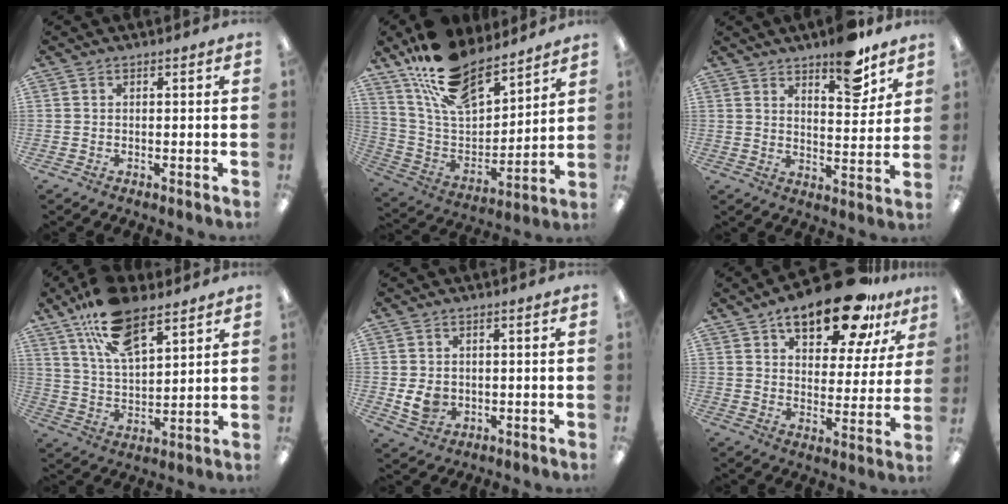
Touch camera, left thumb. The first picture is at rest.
{"total": 20.3, "force": [15.9, 8.5, 9.4], "torque": [-0.194, -0.088, 0.289]}
{"total": 10.7, "force": [8.3, 3.5, 5.7], "torque": [-0.063, -0.056, 0.140]}
{"total": 16.2, "force": [10.8, 7.0, 9.8], "torque": [-0.181, -0.039, 0.193]}
{"total": 5.1, "force": [0.1, 4.3, 2.8], "torque": [-0.056, -0.005, -0.001]}
{"total": 17.6, "force": [11.8, 7.4, 10.9], "torque": [-0.160, -0.052, 0.194]}